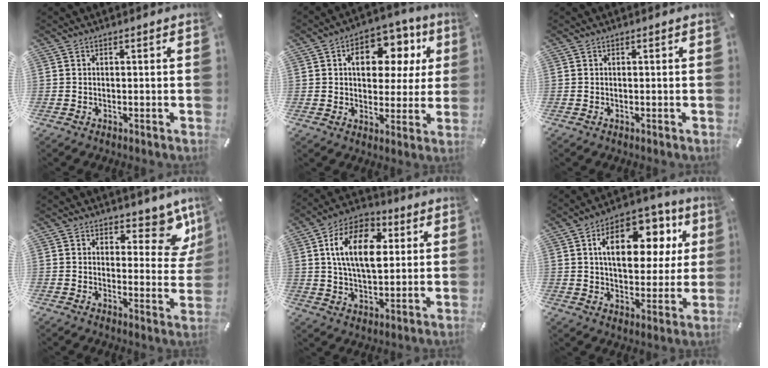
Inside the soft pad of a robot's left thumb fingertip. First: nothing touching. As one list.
[{"total": 13.2, "force": [4.4, 9.1, 8.5], "torque": [-0.115, -0.014, 0.073]}, {"total": 0.0}, {"total": 9.2, "force": [6.8, 4.8, 4.0], "torque": [-0.022, -0.059, 0.116]}, {"total": 15.1, "force": [4.1, 9.3, 11.2], "torque": [-0.208, 0.005, 0.069]}, {"total": 17.0, "force": [6.0, 10.5, 12.0], "torque": [-0.180, -0.009, 0.100]}]